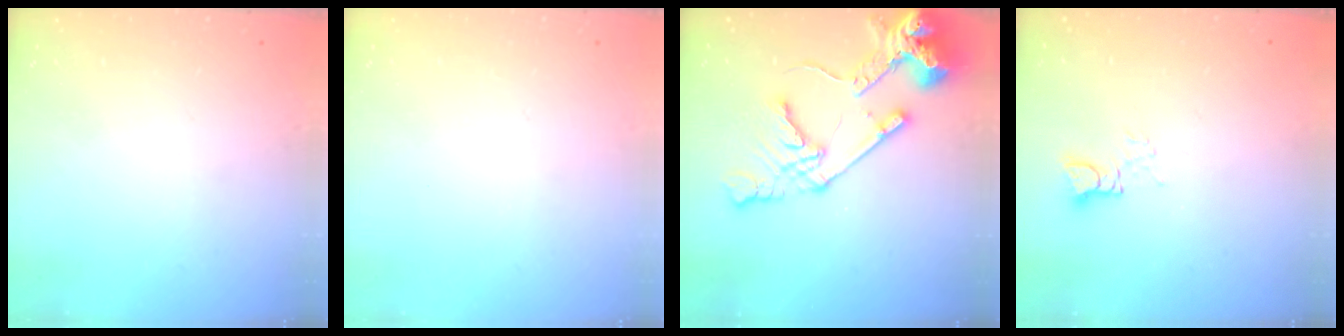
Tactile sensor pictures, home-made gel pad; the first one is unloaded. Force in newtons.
{"total": 0.0}
{"total": 17.0, "press": 16.9, "slide": 2.1}
{"total": 2.9, "press": 2.9, "slide": 0.3}